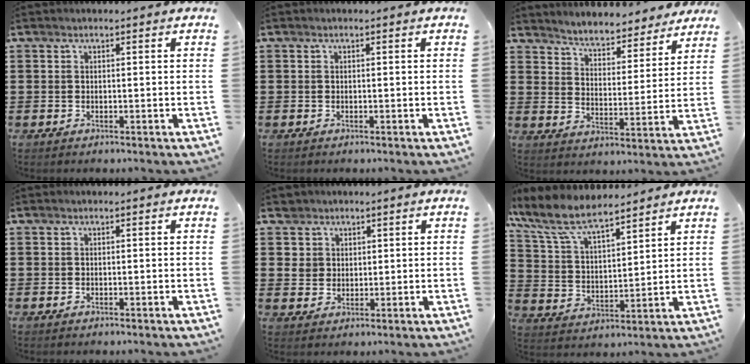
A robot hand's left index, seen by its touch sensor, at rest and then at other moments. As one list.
[{"total": 0.0}, {"total": 4.5, "force": [4.5, 0.0, 0.1], "torque": [-0.028, -0.037, 0.075]}, {"total": 0.0}, {"total": 4.0, "force": [2.2, 3.3, 0.2], "torque": [-0.013, 0.009, 0.039]}, {"total": 9.1, "force": [7.9, 2.1, 4.1], "torque": [-0.111, -0.034, 0.140]}]